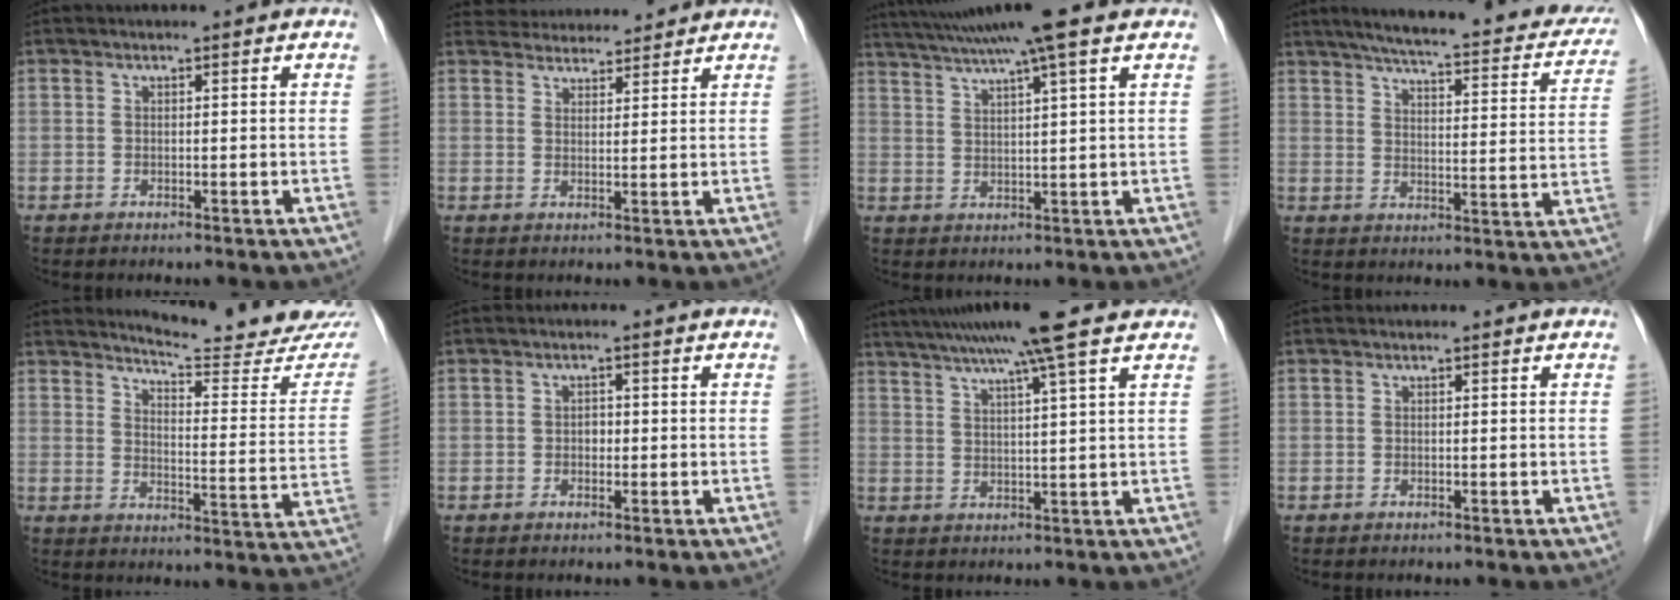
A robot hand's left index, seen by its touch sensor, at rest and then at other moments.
{"total": 7.9, "force": [7.6, 1.7, 1.2], "torque": [-0.015, 0.023, 0.108]}
{"total": 11.9, "force": [9.3, -1.2, 7.3], "torque": [-0.131, 0.023, 0.134]}
{"total": 26.2, "force": [21.9, 4.8, 13.5], "torque": [-0.190, -0.012, 0.261]}
{"total": 16.6, "force": [16.1, 0.2, 3.9], "torque": [-0.050, -0.106, 0.185]}
{"total": 1.2, "force": [-0.4, 0.9, 0.7], "torque": [-0.008, 0.000, -0.008]}
{"total": 12.5, "force": [9.7, -1.4, 7.7], "torque": [-0.134, 0.019, 0.135]}
{"total": 0.0}